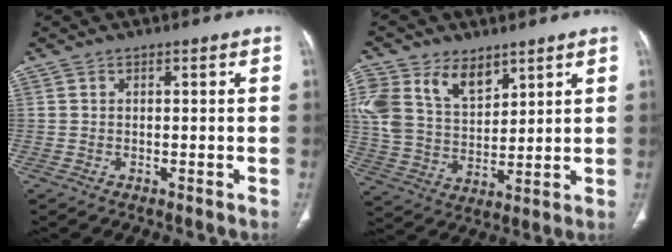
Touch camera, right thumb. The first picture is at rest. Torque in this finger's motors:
{"motor_torque": [-0.16, 0.49, 0.64, 0.71, 0.09]}